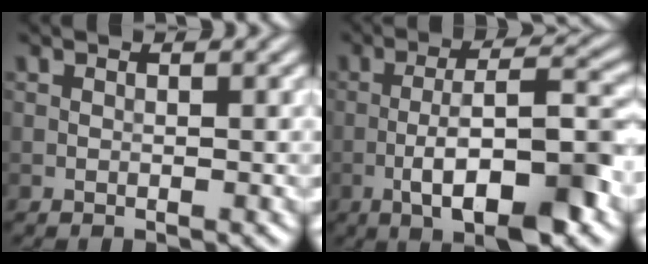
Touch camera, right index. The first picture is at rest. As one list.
[{"total": 9.3, "force": [-3.7, 2.5, 8.2], "torque": [-0.134, 0.016, -0.063]}]